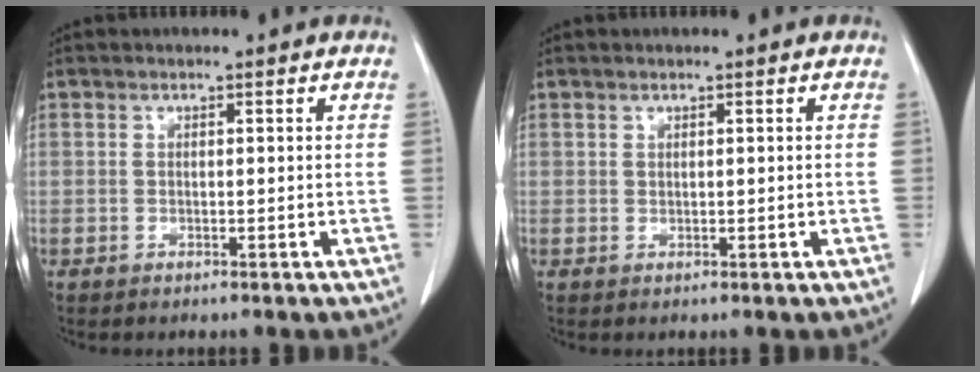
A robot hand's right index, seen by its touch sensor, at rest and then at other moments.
{"total": 0.0}